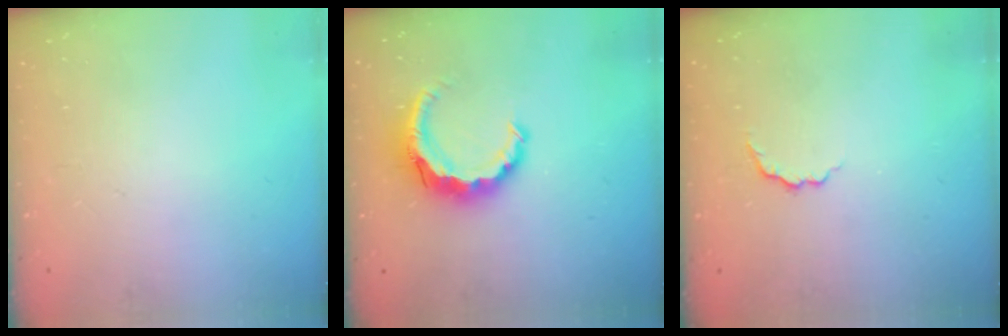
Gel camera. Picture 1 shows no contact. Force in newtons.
{"total": 8.9, "press": 8.7, "slide": 1.4}
{"total": 3.5, "press": 3.4, "slide": 0.8}